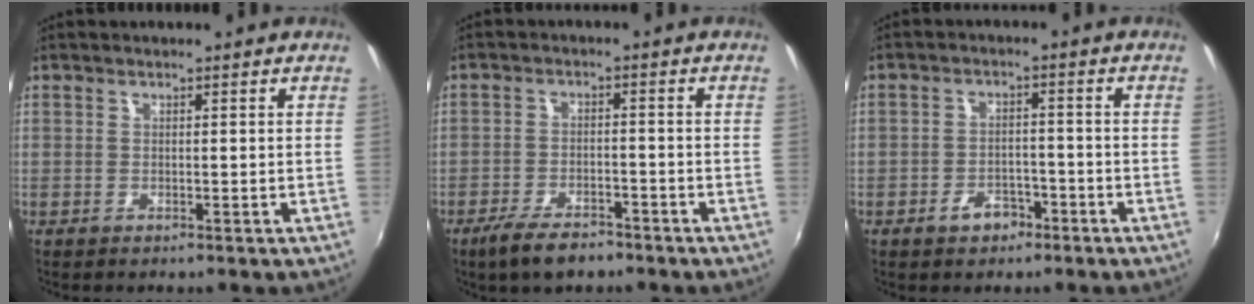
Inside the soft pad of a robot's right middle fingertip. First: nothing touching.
{"total": 7.7, "force": [-5.1, 3.9, 4.4], "torque": [-0.101, -0.001, -0.076]}
{"total": 4.3, "force": [-2.9, 2.6, 1.8], "torque": [-0.040, 0.009, -0.037]}